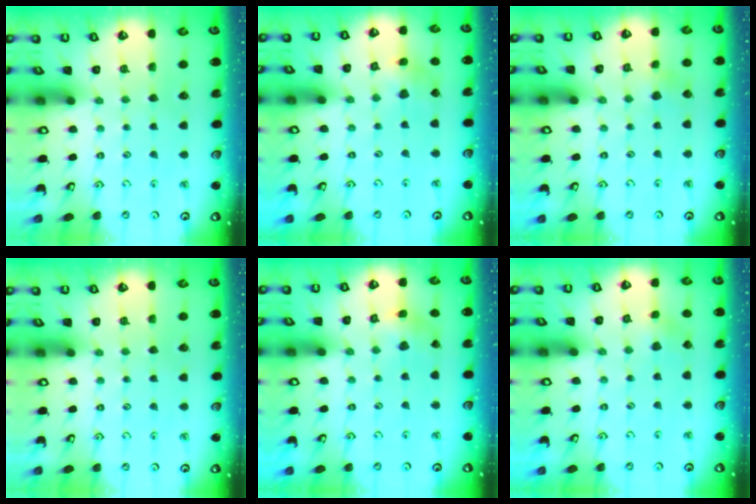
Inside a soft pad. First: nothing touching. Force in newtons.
{"total": 5.0, "press": 4.9, "slide": 0.5}
{"total": 2.9, "press": 2.8, "slide": 0.9}
{"total": 0.0}
{"total": 2.4, "press": 2.4, "slide": 0.5}
{"total": 2.8, "press": 2.8, "slide": 0.1}